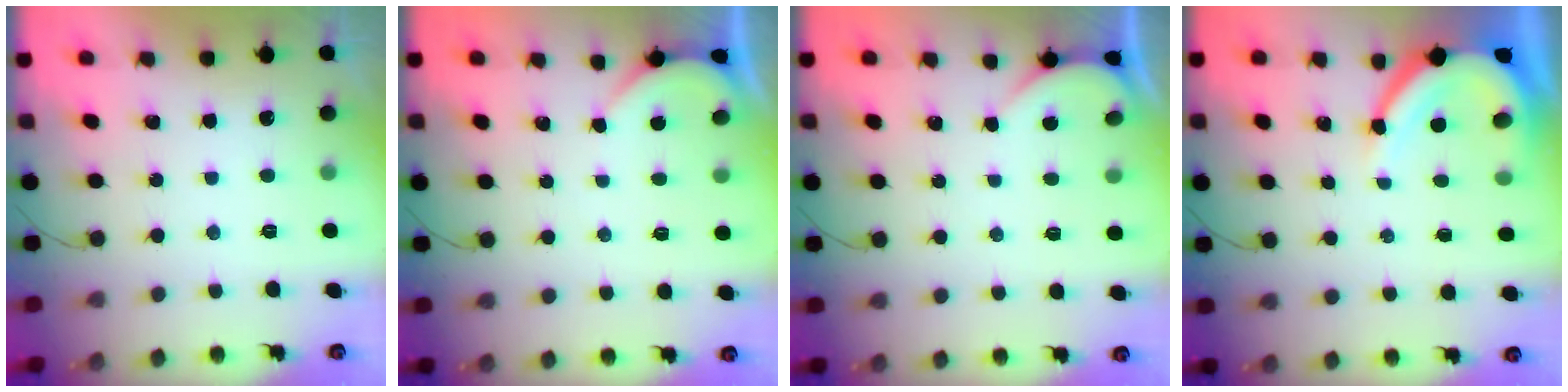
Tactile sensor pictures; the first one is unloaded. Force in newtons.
{"total": 1.9, "press": 1.9, "slide": 0.3}
{"total": 0.7, "press": 0.7, "slide": 0.1}
{"total": 9.5, "press": 9.4, "slide": 1.1}